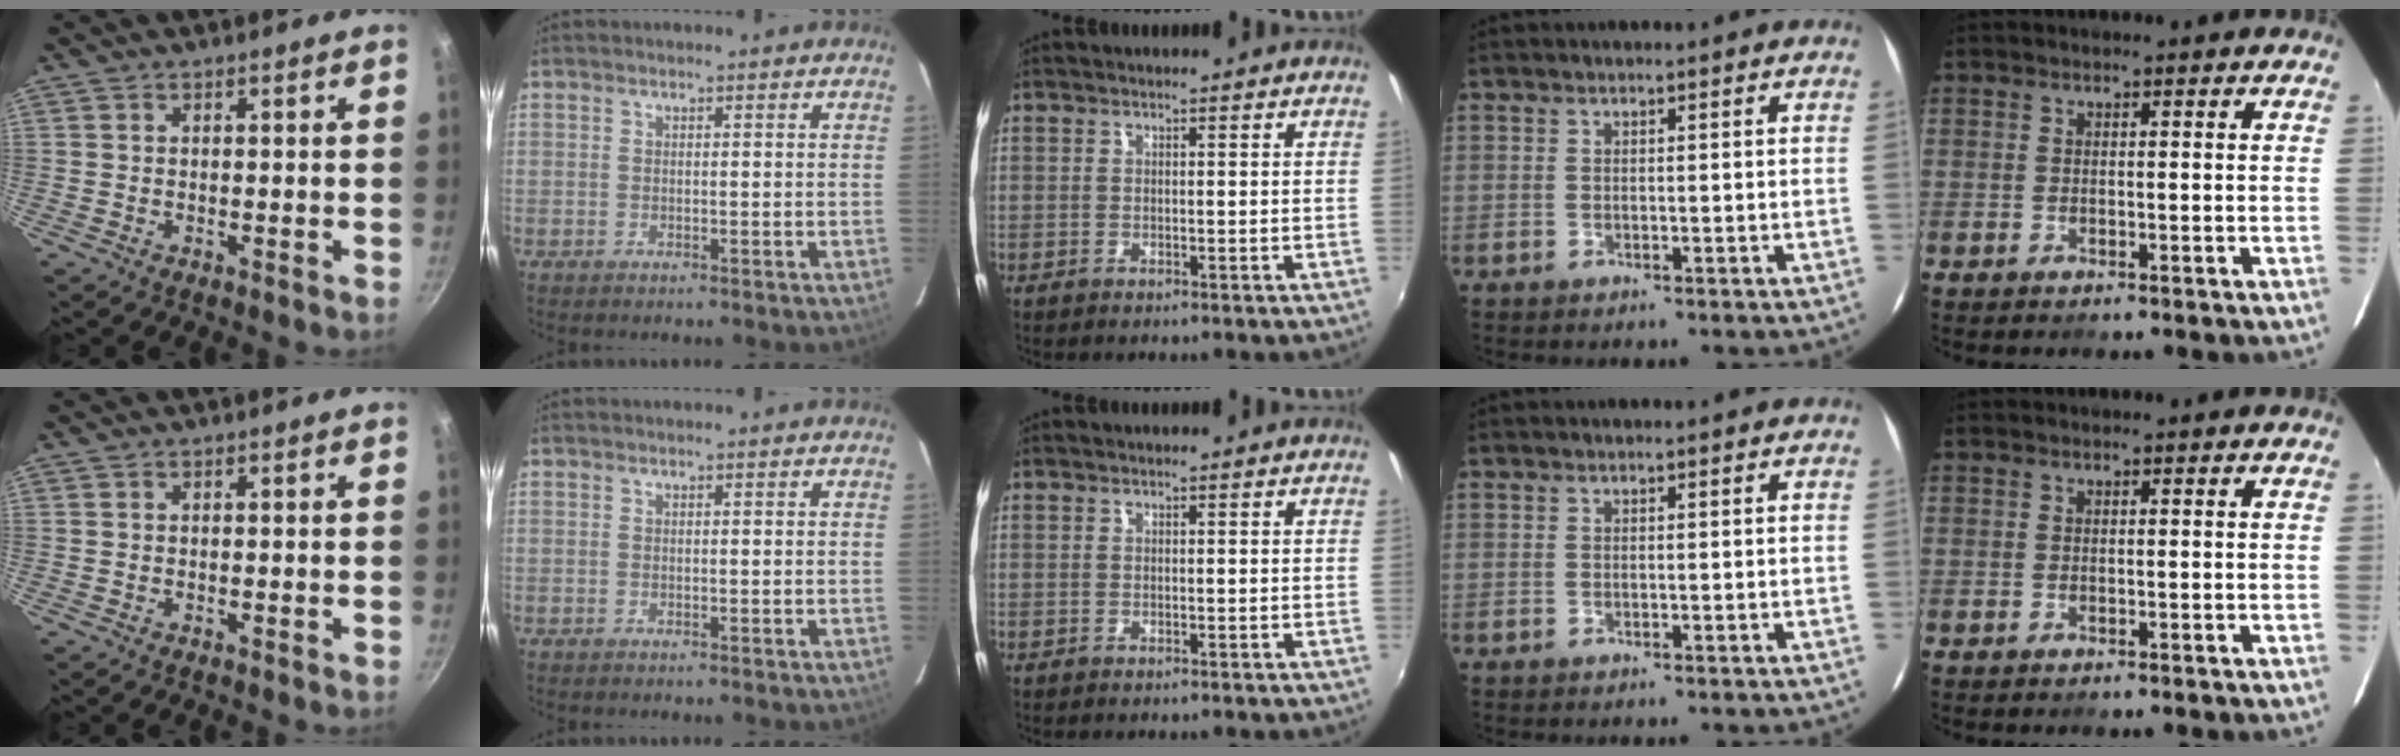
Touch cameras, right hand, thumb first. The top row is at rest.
{}